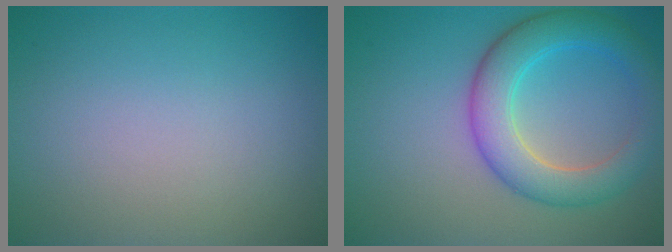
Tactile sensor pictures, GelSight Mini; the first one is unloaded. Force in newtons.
{"total": 5.9, "press": 5.9, "slide": 0.1}